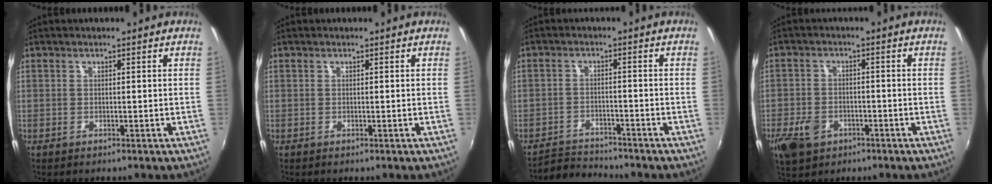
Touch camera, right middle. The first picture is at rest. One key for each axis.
{"total": 0.0}
{"total": 5.4, "fx": -5.4, "fy": 0.8, "fz": -0.1, "tx": -0.020, "ty": 0.005, "tz": -0.099}
{"total": 8.4, "fx": -4.3, "fy": 5.8, "fz": 4.2, "tx": -0.115, "ty": -0.008, "tz": -0.073}